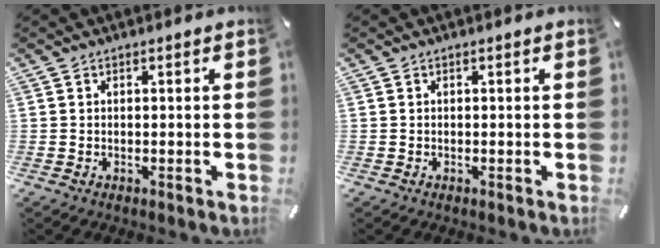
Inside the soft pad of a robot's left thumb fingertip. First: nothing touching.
{"total": 0.0}